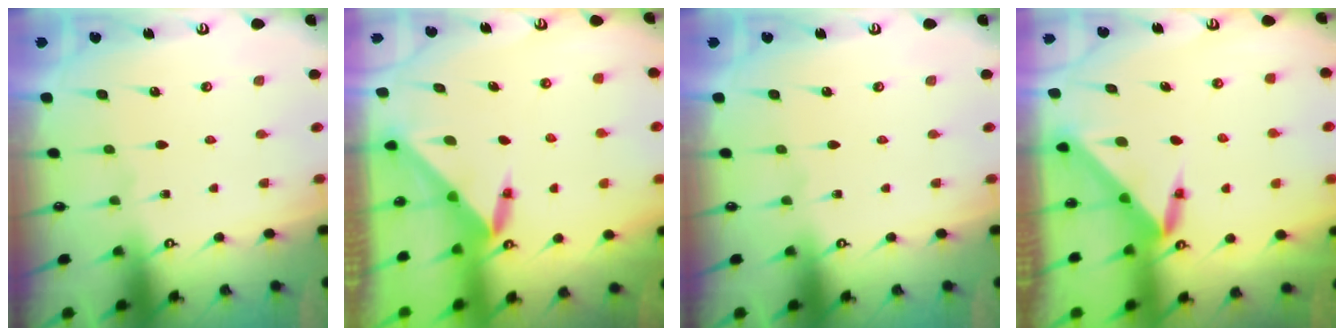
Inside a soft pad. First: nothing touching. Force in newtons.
{"total": 3.4, "press": 3.4, "slide": 0.4}
{"total": 0.0}
{"total": 3.3, "press": 3.3, "slide": 0.2}